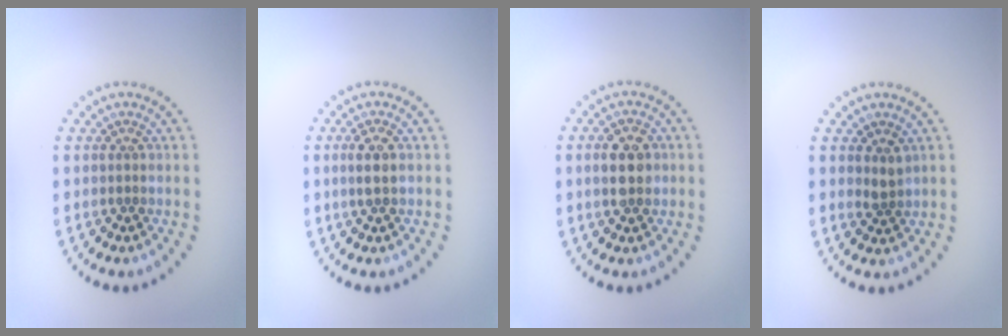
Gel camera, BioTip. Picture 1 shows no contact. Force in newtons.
{"total": 1.8, "press": 1.5, "slide": 0.9}
{"total": 3.4, "press": 3.4, "slide": 0.1}
{"total": 1.4, "press": 1.1, "slide": 0.8}